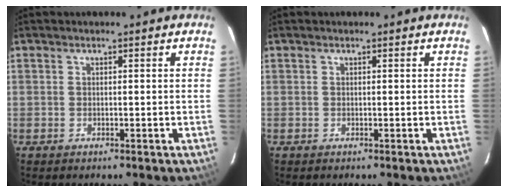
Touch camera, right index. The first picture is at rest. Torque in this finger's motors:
{"motor_torque": [0.00, 0.00, 0.01, 0.01]}